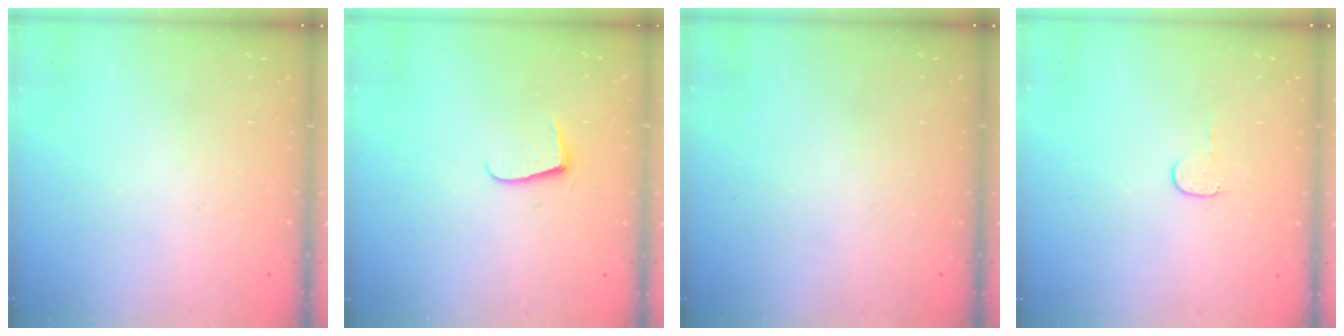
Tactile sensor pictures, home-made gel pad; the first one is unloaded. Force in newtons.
{"total": 6.8, "press": 6.8, "slide": 0.6}
{"total": 0.0}
{"total": 4.4, "press": 4.4, "slide": 0.3}